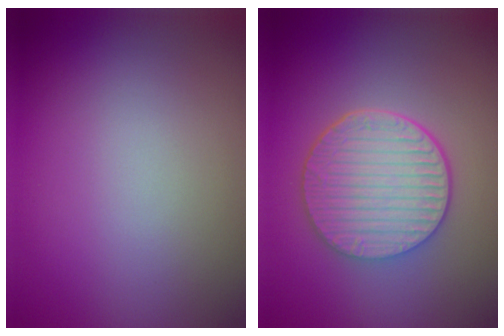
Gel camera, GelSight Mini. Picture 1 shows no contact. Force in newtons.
{"total": 6.3, "press": 4.6, "slide": 4.3}